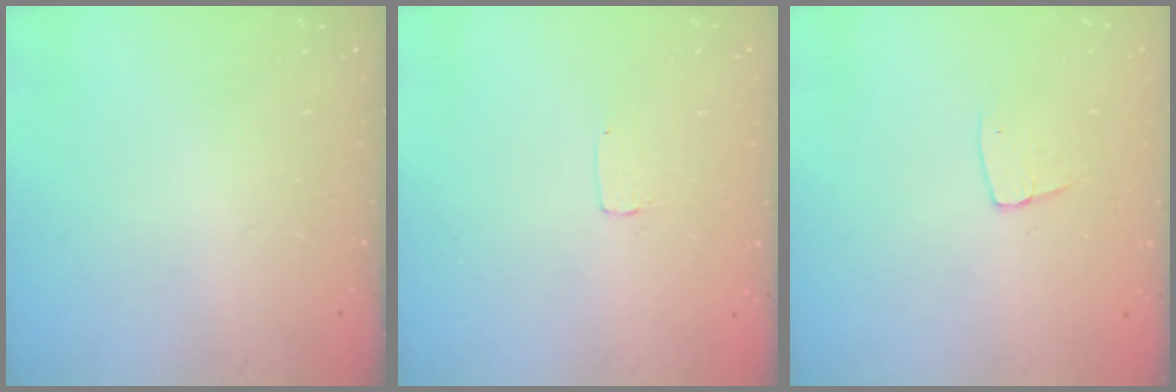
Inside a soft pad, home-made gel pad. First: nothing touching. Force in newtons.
{"total": 2.6, "press": 2.6, "slide": 0.2}
{"total": 4.8, "press": 4.8, "slide": 0.3}